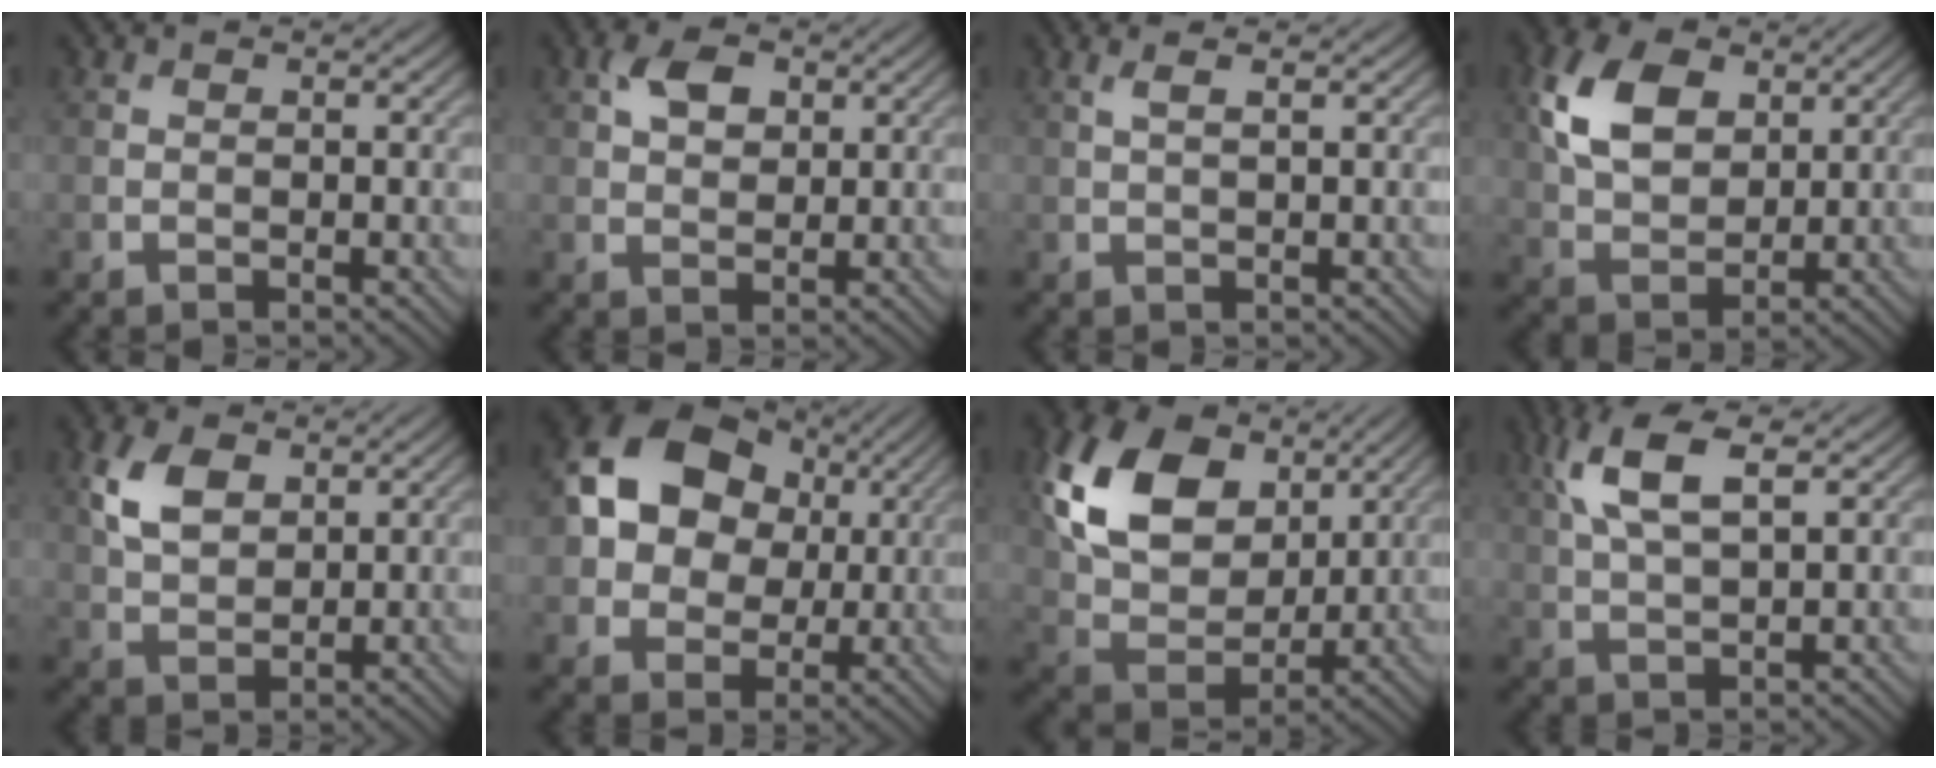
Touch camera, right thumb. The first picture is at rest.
{"total": 4.2, "force": [1.7, 2.7, 2.7], "torque": [-0.054, 0.006, 0.028]}
{"total": 1.7, "force": [0.8, 0.2, 1.5], "torque": [-0.028, 0.005, 0.016]}
{"total": 8.9, "force": [3.1, 5.8, 5.9], "torque": [-0.142, 0.008, 0.056]}
{"total": 5.8, "force": [2.3, 3.7, 3.8], "torque": [-0.088, 0.005, 0.044]}
{"total": 13.5, "force": [3.0, 10.5, 7.9], "torque": [-0.173, 0.028, 0.038]}
{"total": 13.8, "force": [5.3, 9.4, 8.6], "torque": [-0.196, 0.007, 0.099]}
{"total": 7.5, "force": [3.2, 2.7, 6.2], "torque": [-0.140, 0.011, 0.064]}